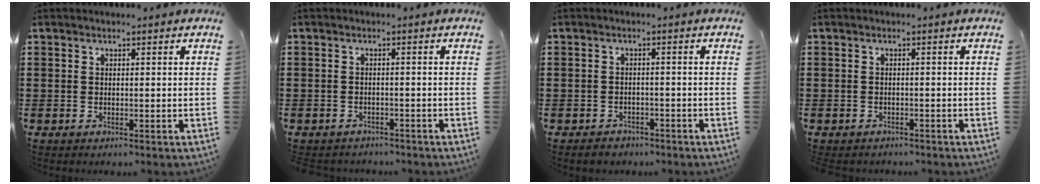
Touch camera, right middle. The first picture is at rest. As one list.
[{"total": 1.3, "force": [-1.3, 0.3, -0.1], "torque": [-0.004, 0.001, -0.029]}, {"total": 1.5, "force": [-1.4, 0.6, 0.0], "torque": [-0.006, 0.001, -0.031]}, {"total": 0.8, "force": [-0.7, 0.2, 0.0], "torque": [-0.003, 0.000, -0.016]}]